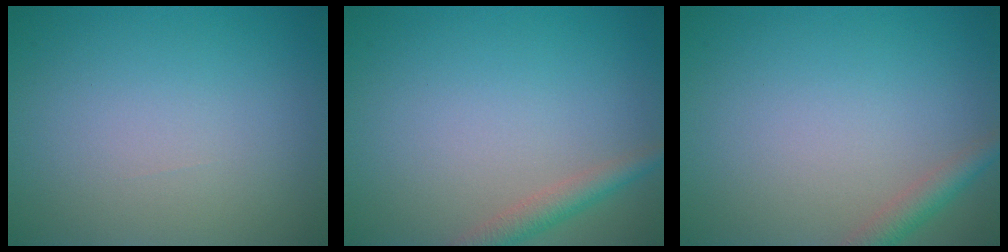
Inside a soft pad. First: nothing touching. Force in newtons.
{"total": 2.2, "press": 2.2, "slide": 0.1}
{"total": 2.1, "press": 2.1, "slide": 0.1}